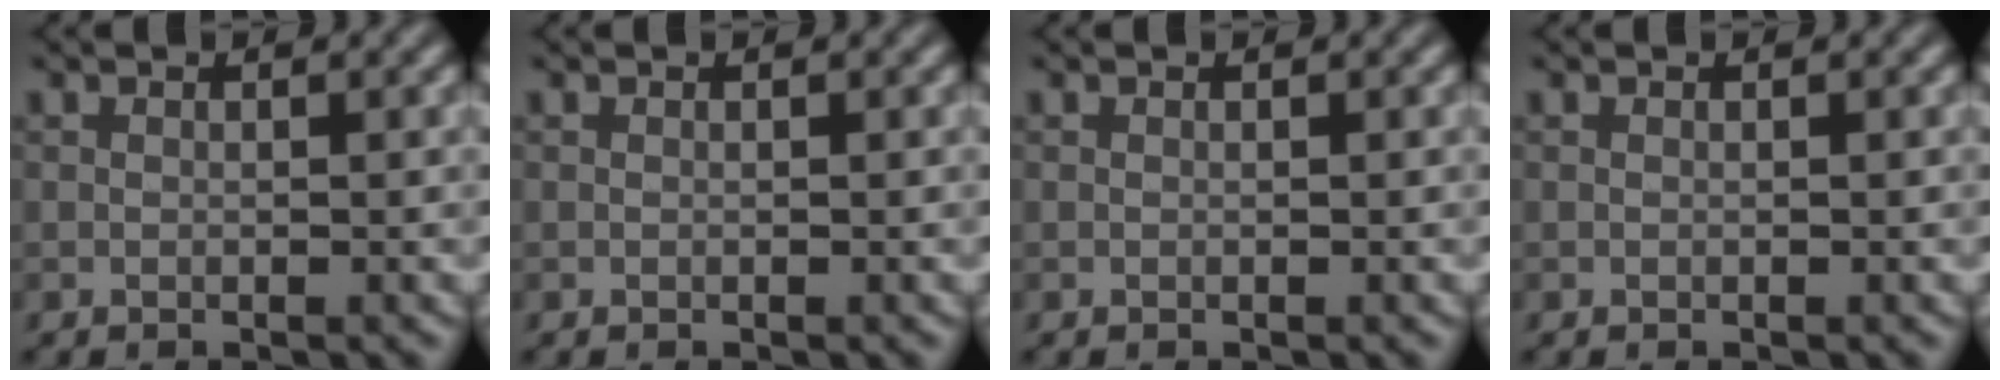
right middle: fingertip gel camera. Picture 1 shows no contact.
{"total": 0.0}
{"total": 0.0}
{"total": 0.0}